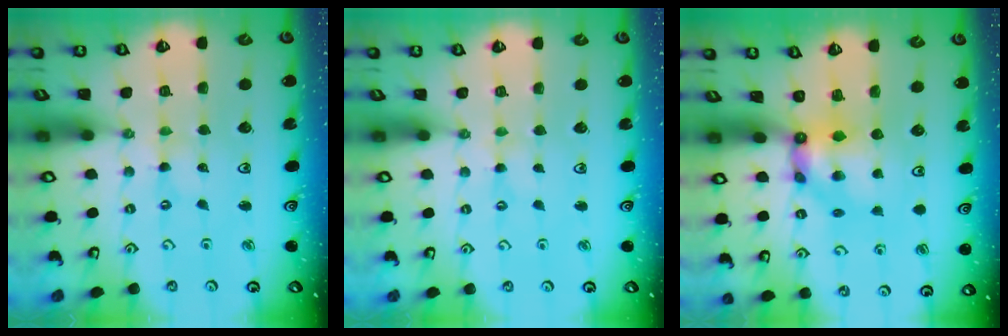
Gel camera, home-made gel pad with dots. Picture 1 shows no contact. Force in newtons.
{"total": 1.9, "press": 1.9, "slide": 0.4}
{"total": 7.1, "press": 7.1, "slide": 0.4}